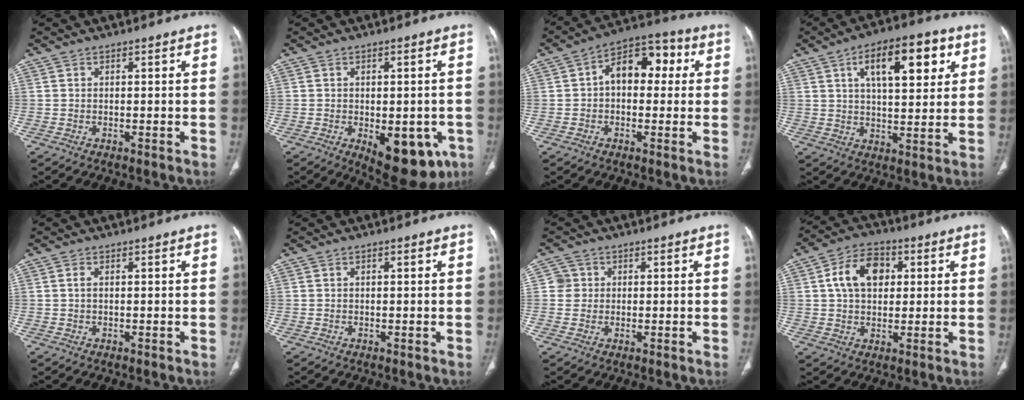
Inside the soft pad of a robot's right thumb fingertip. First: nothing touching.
{"total": 13.0, "force": [-5.0, 6.6, 10.0], "torque": [-0.104, 0.000, -0.052]}
{"total": 10.8, "force": [1.4, 7.0, 8.1], "torque": [-0.088, 0.035, 0.010]}
{"total": 15.0, "force": [5.8, 6.6, 12.1], "torque": [-0.146, -0.003, 0.087]}
{"total": 1.0, "force": [0.2, 0.5, 0.8], "torque": [-0.019, 0.004, 0.005]}
{"total": 0.0}
{"total": 2.8, "force": [0.4, 2.7, 0.2], "torque": [0.016, 0.004, 0.003]}
{"total": 10.1, "force": [2.2, 7.1, 6.9], "torque": [-0.101, 0.010, 0.034]}